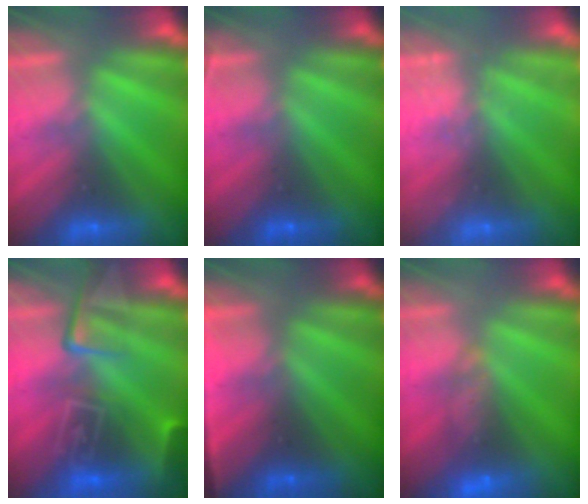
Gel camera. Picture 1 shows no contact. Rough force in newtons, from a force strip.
{"total": 2.4}
{"total": 2.7}
{"total": 8.8}
{"total": 4.7}
{"total": 6.3}